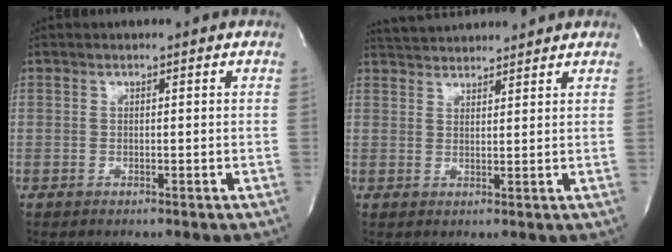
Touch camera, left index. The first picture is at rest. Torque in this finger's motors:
{"motor_torque": [0.18, -0.48, 0.13, 0.05]}